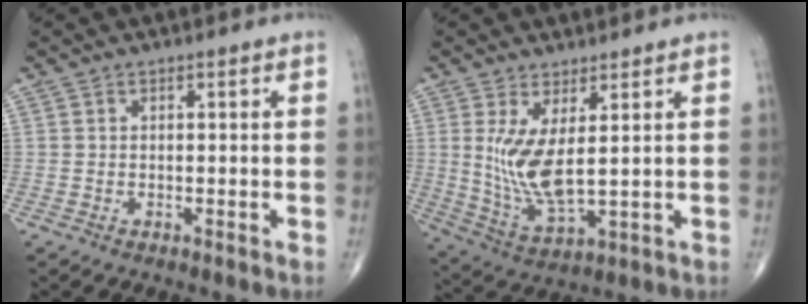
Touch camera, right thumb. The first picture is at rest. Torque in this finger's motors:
{"motor_torque": [-0.62, 0.92, 0.99, 0.38, 0.07]}